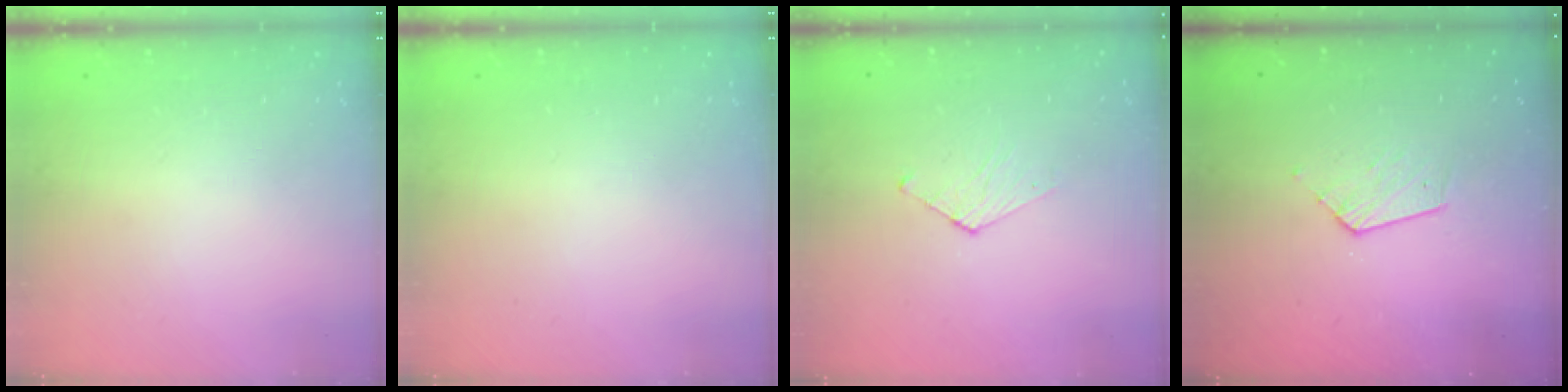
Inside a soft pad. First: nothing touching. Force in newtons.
{"total": 0.0}
{"total": 3.6, "press": 3.6, "slide": 0.3}
{"total": 4.8, "press": 4.8, "slide": 0.4}